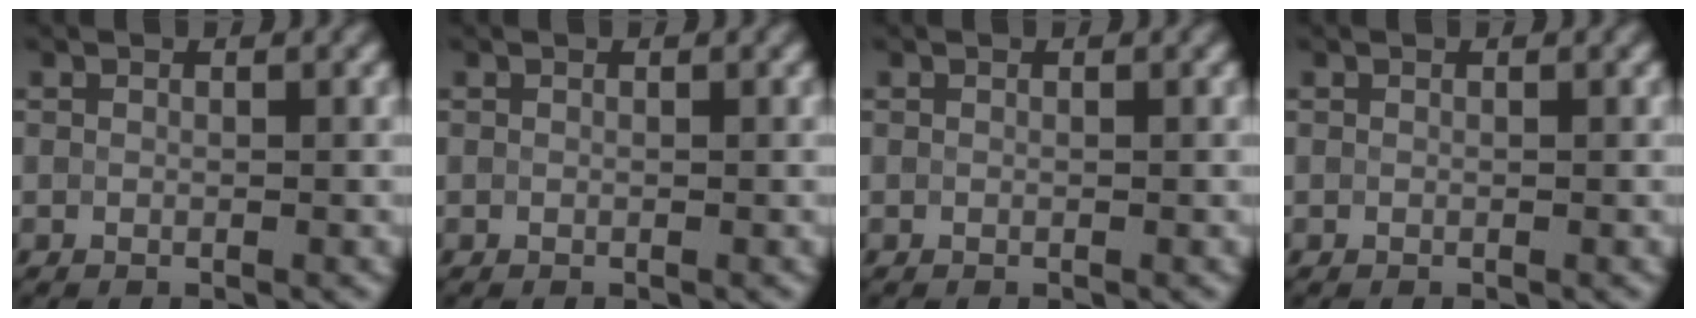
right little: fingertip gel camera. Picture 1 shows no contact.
{"total": 0.0}
{"total": 0.0}
{"total": 0.0}